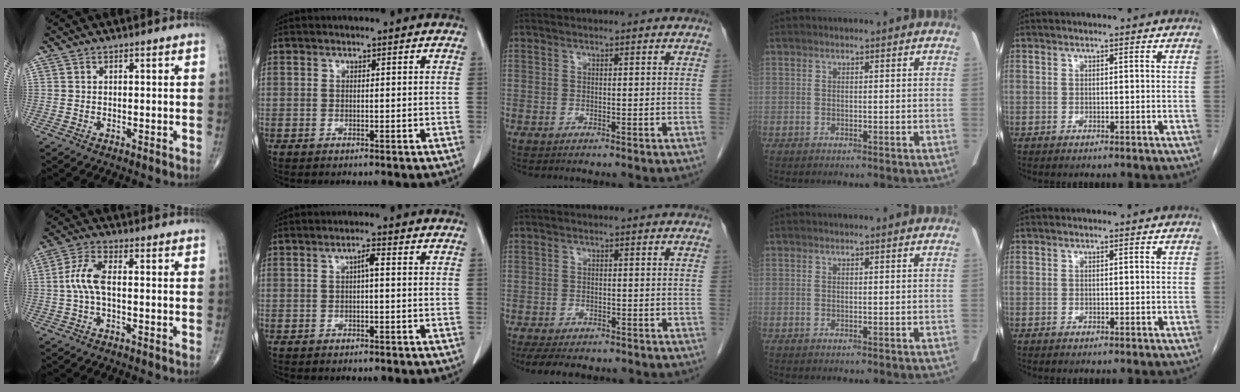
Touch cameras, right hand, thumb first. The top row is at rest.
{"thumb": {"total": 5.3, "force": [-0.5, 1.9, 4.9], "torque": [-0.118, 0.014, -0.014]}, "index": {"total": 1.5, "force": [0.2, 0.3, 1.4], "torque": [-0.024, 0.005, 0.002]}, "middle": {"total": 9.5, "force": [-8.1, 3.0, 3.9], "torque": [-0.065, -0.005, -0.112]}}